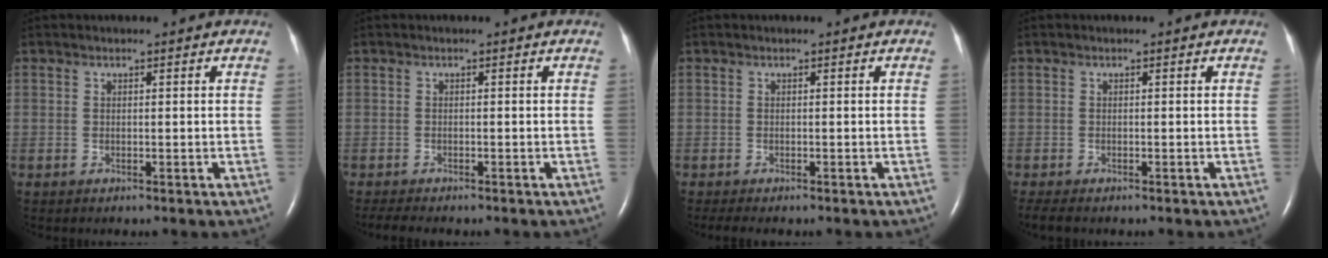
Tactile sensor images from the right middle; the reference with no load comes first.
{"total": 3.4, "force": [-2.9, 0.7, 1.7], "torque": [-0.031, -0.010, -0.041]}
{"total": 2.7, "force": [-2.2, 0.7, 1.4], "torque": [-0.024, -0.009, -0.027]}
{"total": 2.6, "force": [-2.0, 0.7, 1.4], "torque": [-0.029, -0.010, -0.030]}